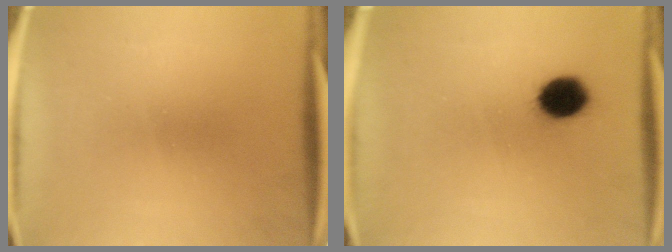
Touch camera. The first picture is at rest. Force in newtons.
{"total": 8.3}